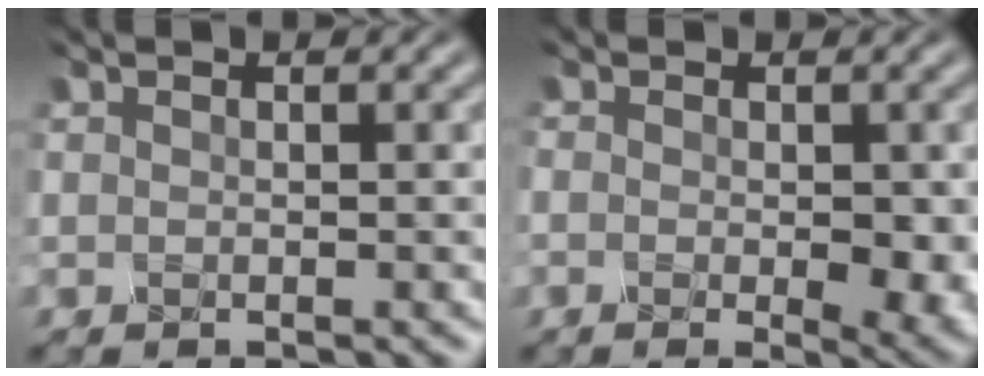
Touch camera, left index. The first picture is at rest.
{"total": 4.5, "force": [-0.6, 1.8, 4.1], "torque": [-0.063, -0.010, -0.005]}